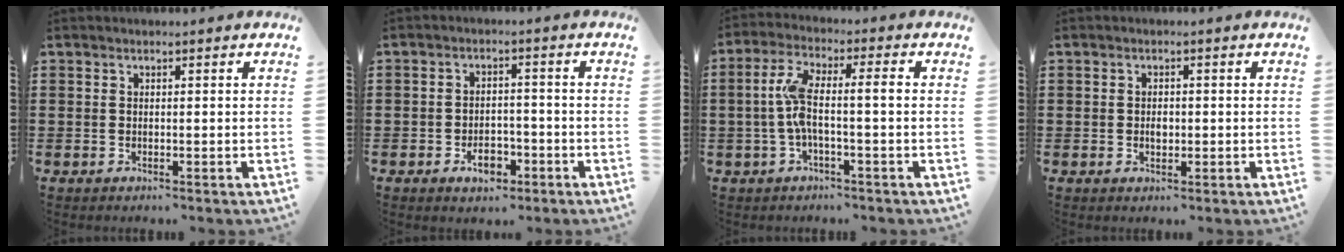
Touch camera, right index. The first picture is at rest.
{"total": 4.7, "force": [-2.5, 2.7, 2.9], "torque": [-0.041, 0.006, -0.047]}
{"total": 6.4, "force": [-0.7, 1.3, 6.3], "torque": [-0.135, -0.002, -0.023]}
{"total": 1.7, "force": [-0.1, 0.9, 1.5], "torque": [-0.031, 0.001, -0.002]}